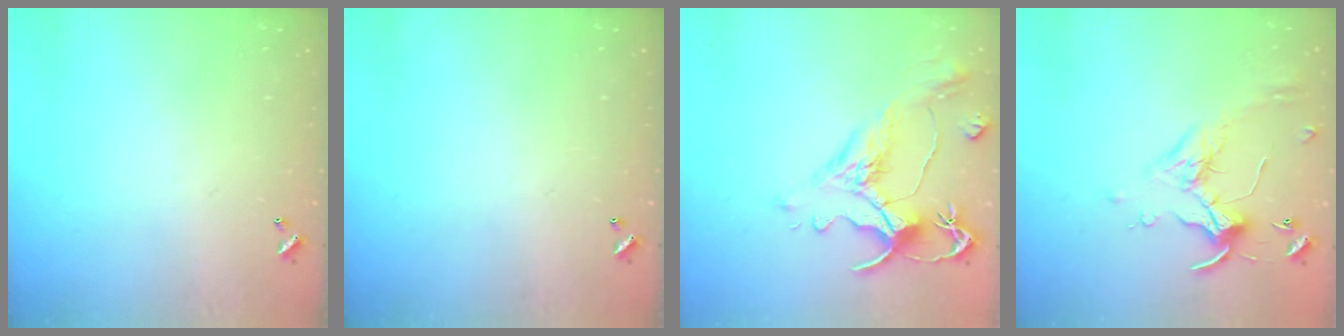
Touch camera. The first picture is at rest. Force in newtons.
{"total": 0.0}
{"total": 1.6, "press": 0.4, "slide": 1.5}
{"total": 0.5, "press": 0.4, "slide": 0.4}